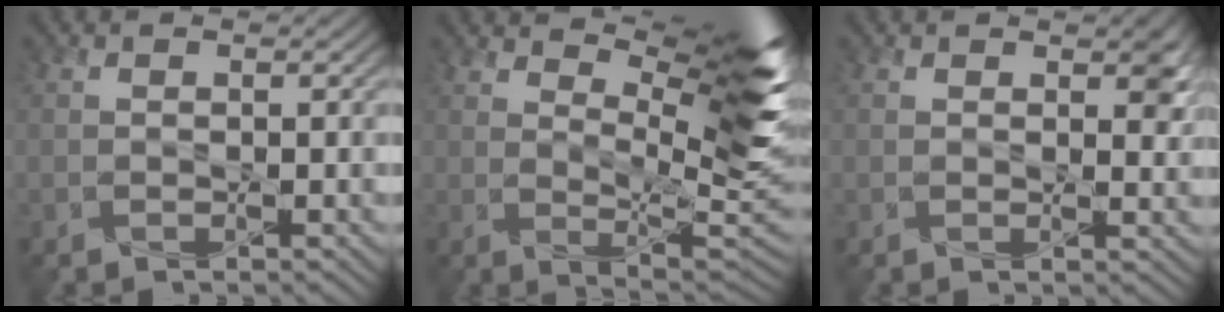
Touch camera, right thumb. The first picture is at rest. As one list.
[{"total": 12.2, "force": [6.2, 3.3, 9.9], "torque": [-0.164, 0.000, 0.106]}, {"total": 2.7, "force": [1.3, 1.3, 2.0], "torque": [-0.028, -0.006, 0.023]}]